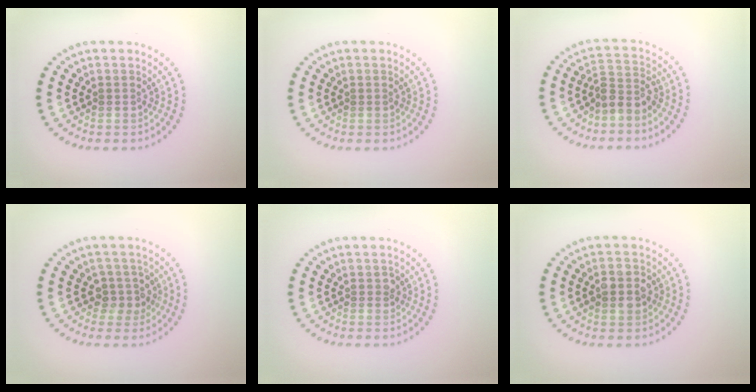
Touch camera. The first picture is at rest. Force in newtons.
{"total": 0.0}
{"total": 2.6, "press": 1.9, "slide": 1.7}
{"total": 2.3, "press": 1.9, "slide": 1.3}
{"total": 0.6, "press": 0.6, "slide": 0.2}
{"total": 2.7, "press": 2.7, "slide": 0.2}